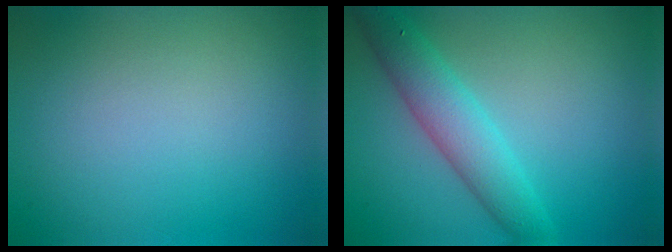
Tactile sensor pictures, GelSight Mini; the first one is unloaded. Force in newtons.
{"total": 4.4, "press": 4.4, "slide": 0.1}